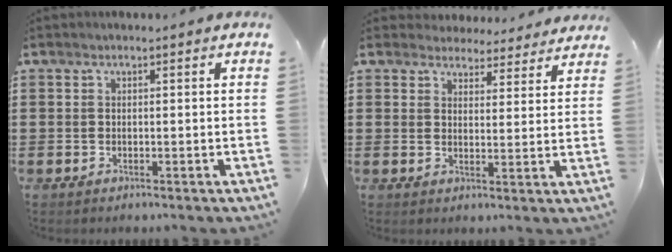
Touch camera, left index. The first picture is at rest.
{"total": 4.1, "force": [4.1, 0.8, 0.2], "torque": [-0.021, -0.015, 0.074]}